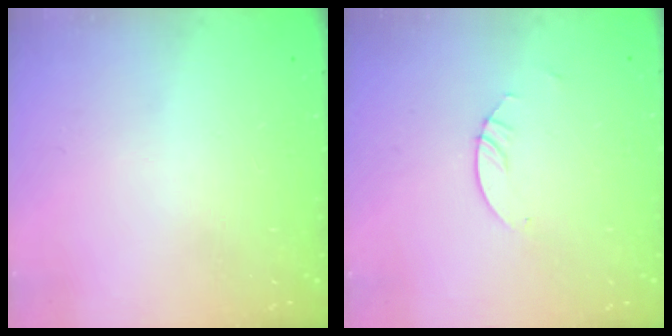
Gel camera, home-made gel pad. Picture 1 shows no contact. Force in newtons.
{"total": 2.4, "press": 2.4, "slide": 0.2}